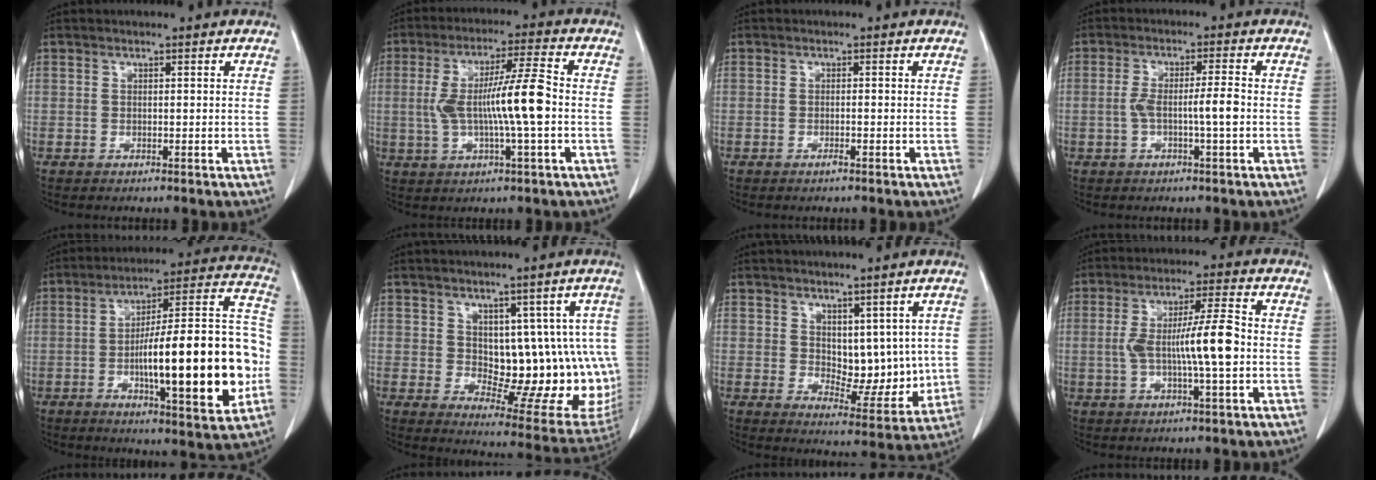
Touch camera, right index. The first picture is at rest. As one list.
[{"total": 11.0, "force": [-0.7, 0.3, 11.0], "torque": [-0.207, 0.010, -0.017]}, {"total": 0.8, "force": [-0.5, -0.2, 0.7], "torque": [-0.013, -0.001, -0.008]}, {"total": 5.2, "force": [-0.9, 0.0, 5.1], "torque": [-0.099, 0.010, -0.014]}, {"total": 23.9, "force": [-4.2, 4.2, 23.1], "torque": [-0.301, 0.025, -0.057]}, {"total": 15.6, "force": [0.8, 8.0, 13.3], "torque": [-0.143, 0.001, 0.033]}, {"total": 8.3, "force": [1.9, 4.7, 6.5], "torque": [-0.081, -0.010, 0.046]}, {"total": 9.6, "force": [-0.9, 0.4, 9.6], "torque": [-0.171, 0.008, -0.019]}]